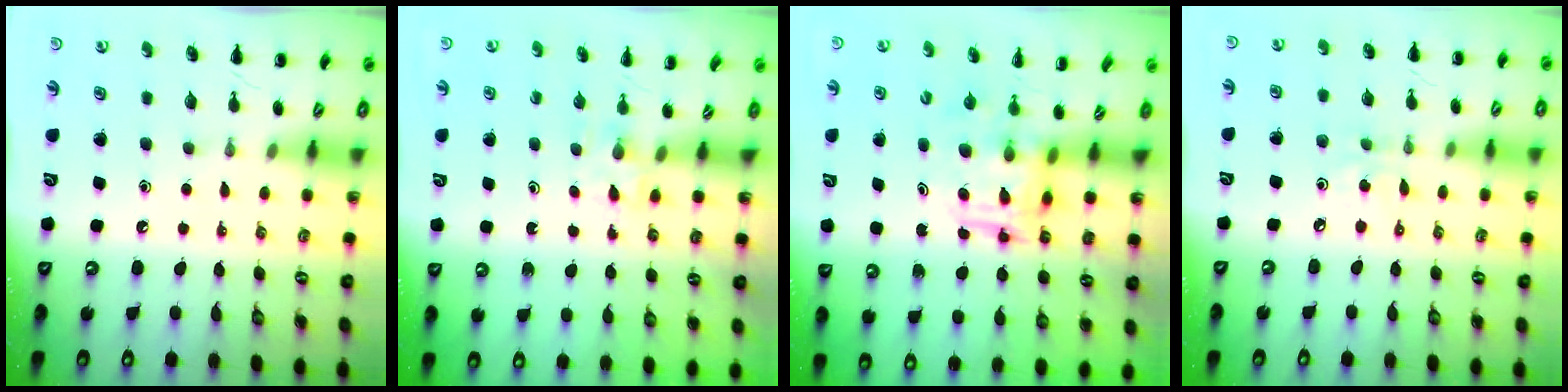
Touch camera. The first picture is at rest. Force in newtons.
{"total": 2.3, "press": 2.1, "slide": 0.9}
{"total": 3.7, "press": 3.7, "slide": 0.6}
{"total": 2.8, "press": 2.7, "slide": 0.9}